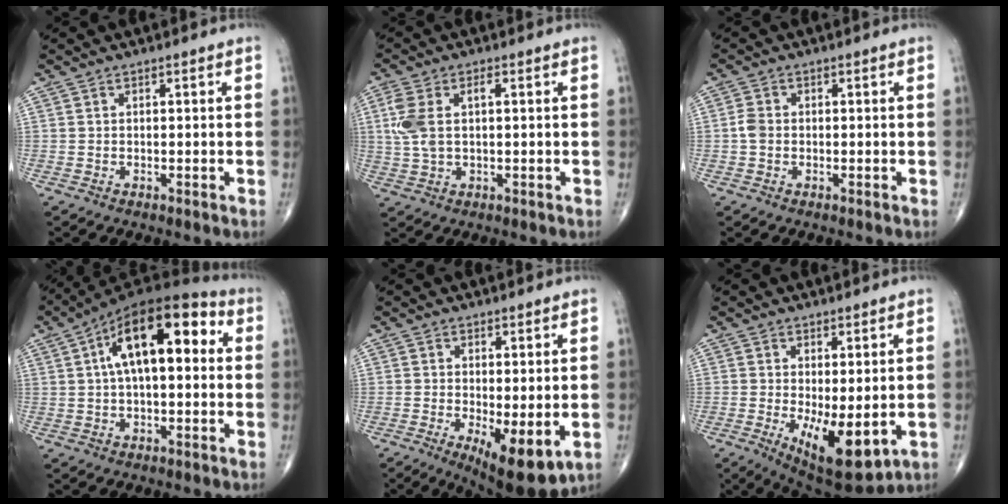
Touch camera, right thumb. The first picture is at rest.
{"total": 7.0, "force": [0.9, 3.6, 5.9], "torque": [-0.142, 0.017, 0.017]}
{"total": 2.2, "force": [-0.4, 1.7, 1.4], "torque": [-0.022, 0.005, -0.013]}
{"total": 16.9, "force": [3.6, 7.9, 14.5], "torque": [-0.207, 0.040, 0.046]}
{"total": 9.6, "force": [-2.2, 3.4, 8.7], "torque": [-0.124, -0.023, -0.024]}
{"total": 10.9, "force": [-2.0, 4.5, 9.8], "torque": [-0.140, -0.024, -0.012]}